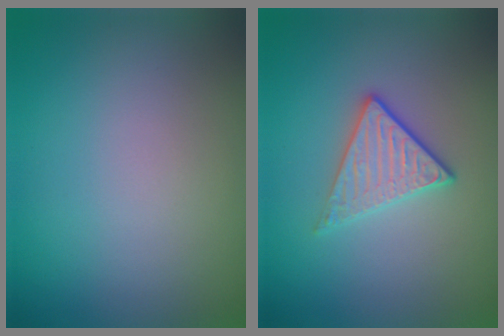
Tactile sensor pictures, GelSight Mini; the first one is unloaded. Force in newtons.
{"total": 2.9, "press": 2.6, "slide": 1.2}